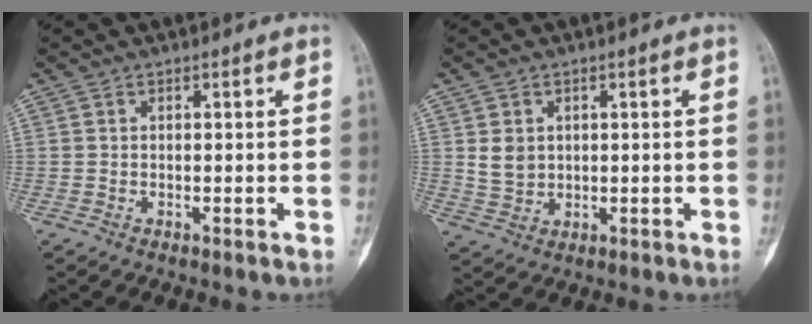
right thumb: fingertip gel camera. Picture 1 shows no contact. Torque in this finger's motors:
{"motor_torque": [0.39, 0.29, 0.14, -0.44, 0.00]}